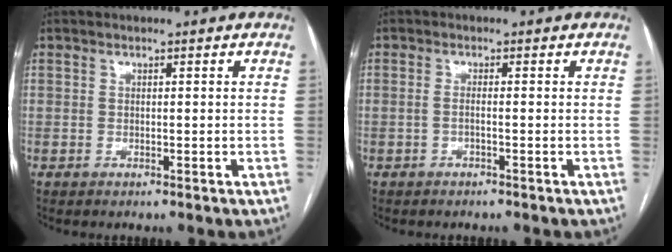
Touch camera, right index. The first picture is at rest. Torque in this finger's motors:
{"motor_torque": [0.12, 0.00, 0.00, -0.01]}